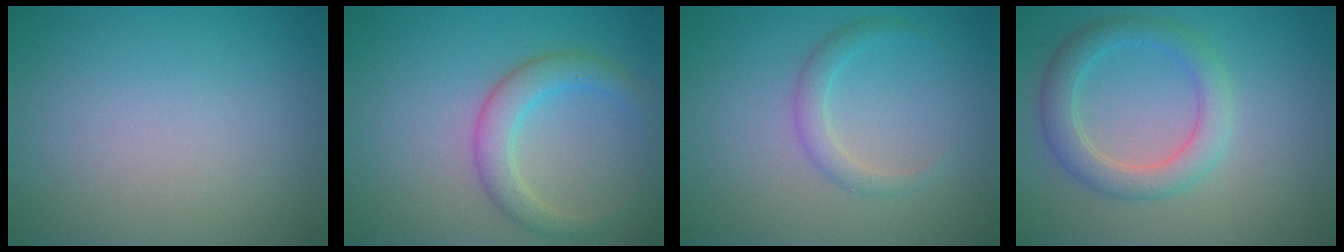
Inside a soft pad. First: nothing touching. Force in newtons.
{"total": 3.3, "press": 3.3, "slide": 0.2}
{"total": 1.8, "press": 1.8, "slide": 0.1}
{"total": 3.6, "press": 3.6, "slide": 0.1}